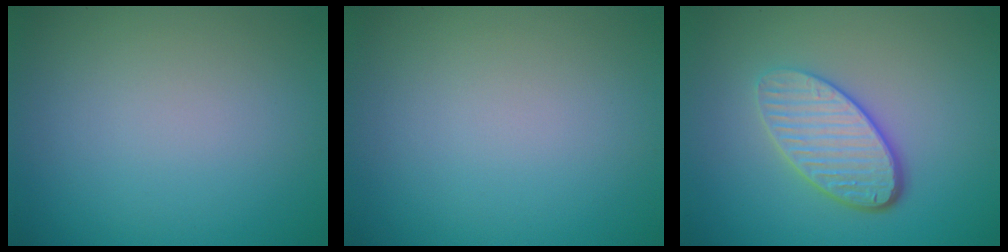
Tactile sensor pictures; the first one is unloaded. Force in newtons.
{"total": 0.0}
{"total": 4.7, "press": 3.5, "slide": 3.1}